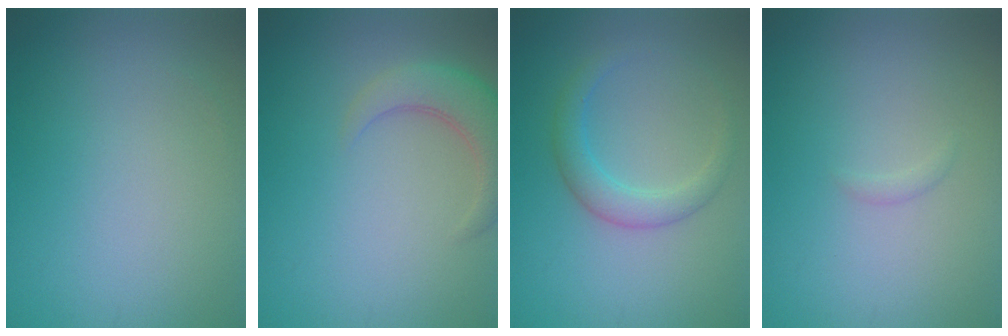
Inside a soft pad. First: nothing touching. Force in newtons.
{"total": 3.6, "press": 3.6, "slide": 0.3}
{"total": 2.7, "press": 2.7, "slide": 0.1}
{"total": 0.5, "press": 0.5, "slide": 0.0}